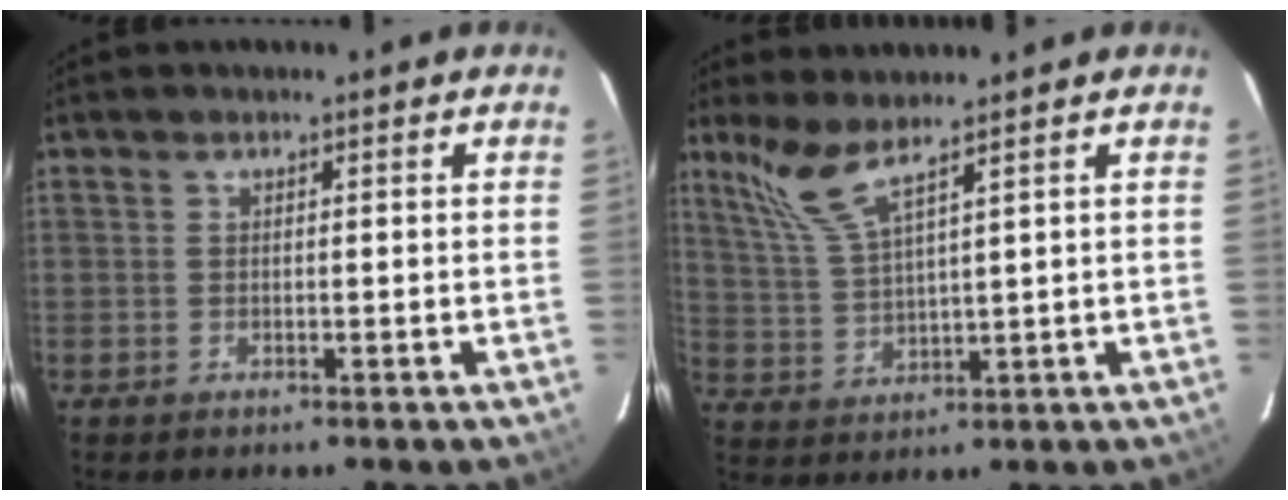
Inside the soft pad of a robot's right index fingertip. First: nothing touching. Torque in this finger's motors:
{"motor_torque": [0.43, 0.66, 0.13, 0.10]}